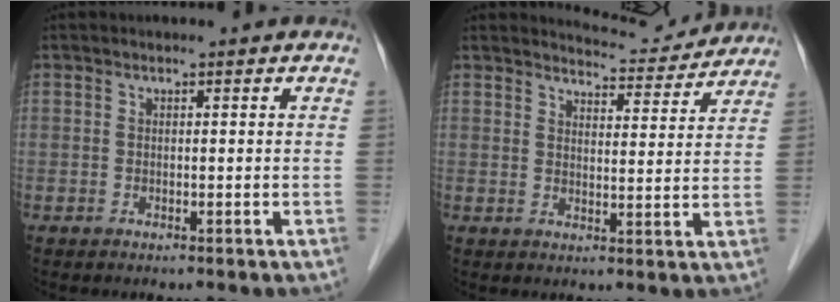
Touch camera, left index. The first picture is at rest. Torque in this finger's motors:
{"motor_torque": [0.36, -1.03, 0.20, 0.03]}